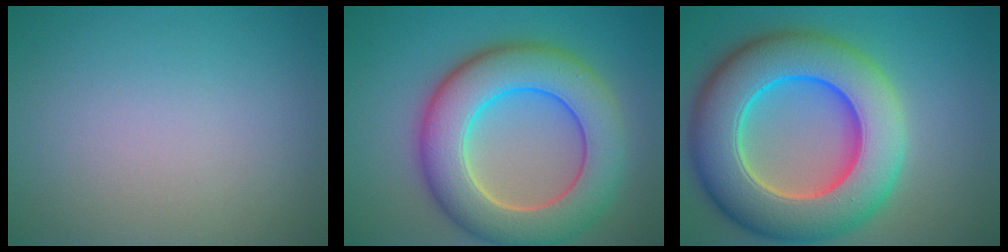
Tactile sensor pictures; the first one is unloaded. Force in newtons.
{"total": 10.3, "press": 10.3, "slide": 0.9}
{"total": 13.2, "press": 13.1, "slide": 2.1}